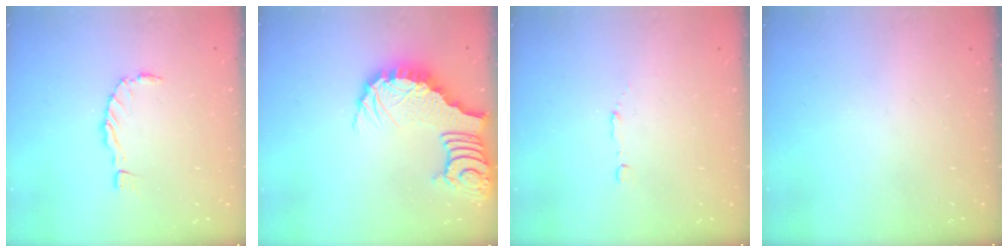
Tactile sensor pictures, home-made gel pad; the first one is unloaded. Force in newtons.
{"total": 7.1, "press": 7.0, "slide": 1.1}
{"total": 2.9, "press": 2.8, "slide": 0.7}
{"total": 0.0}